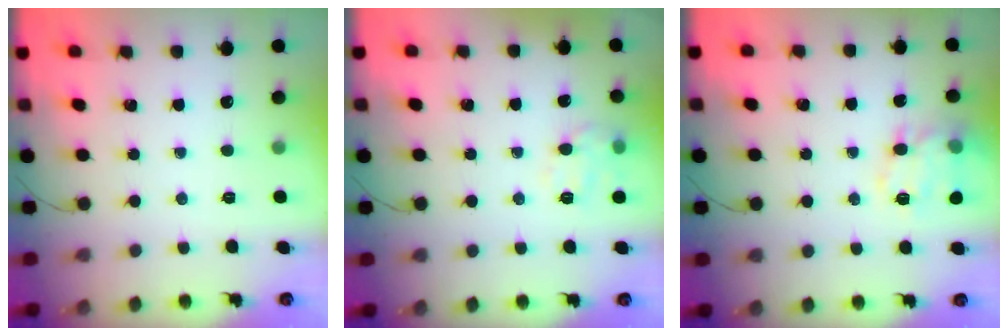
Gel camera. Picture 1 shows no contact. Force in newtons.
{"total": 9.0, "press": 9.0, "slide": 0.3}
{"total": 14.4, "press": 14.4, "slide": 1.0}